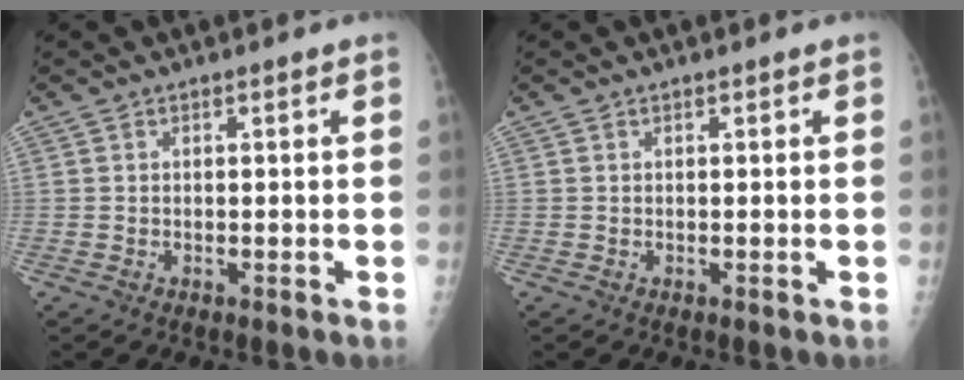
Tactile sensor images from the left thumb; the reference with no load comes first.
{"total": 0.0}